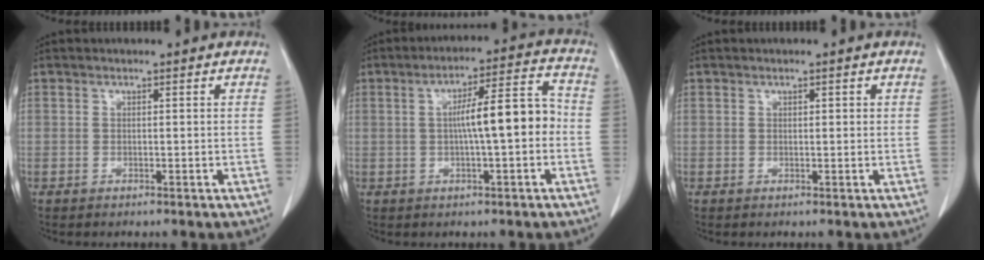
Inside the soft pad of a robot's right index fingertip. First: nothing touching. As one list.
[{"total": 9.0, "force": [-0.6, 1.1, 8.9], "torque": [-0.138, 0.026, -0.012]}, {"total": 0.8, "force": [0.3, 0.4, 0.6], "torque": [-0.005, 0.000, 0.004]}]